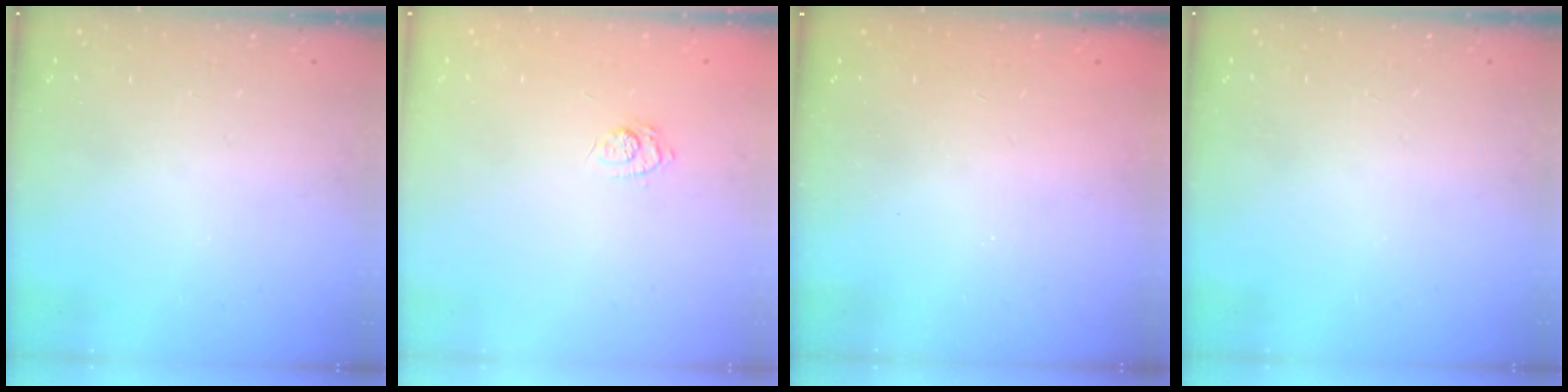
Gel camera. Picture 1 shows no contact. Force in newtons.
{"total": 5.0, "press": 4.8, "slide": 1.4}
{"total": 2.3, "press": 2.2, "slide": 0.7}
{"total": 0.0}